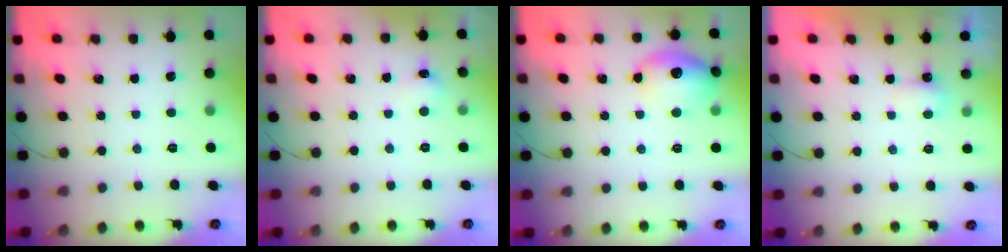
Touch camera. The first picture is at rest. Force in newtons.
{"total": 4.9, "press": 4.7, "slide": 1.5}
{"total": 13.6, "press": 13.6, "slide": 1.2}
{"total": 3.2, "press": 3.2, "slide": 0.7}